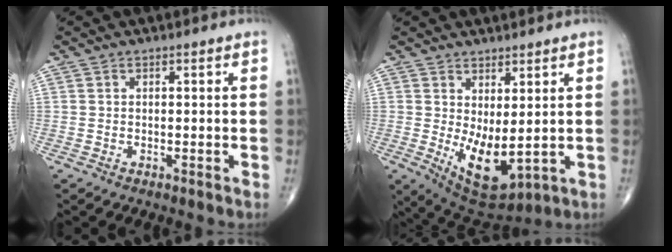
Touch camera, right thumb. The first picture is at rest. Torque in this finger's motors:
{"motor_torque": [0.08, 1.49, 1.08, 0.26, 0.30]}